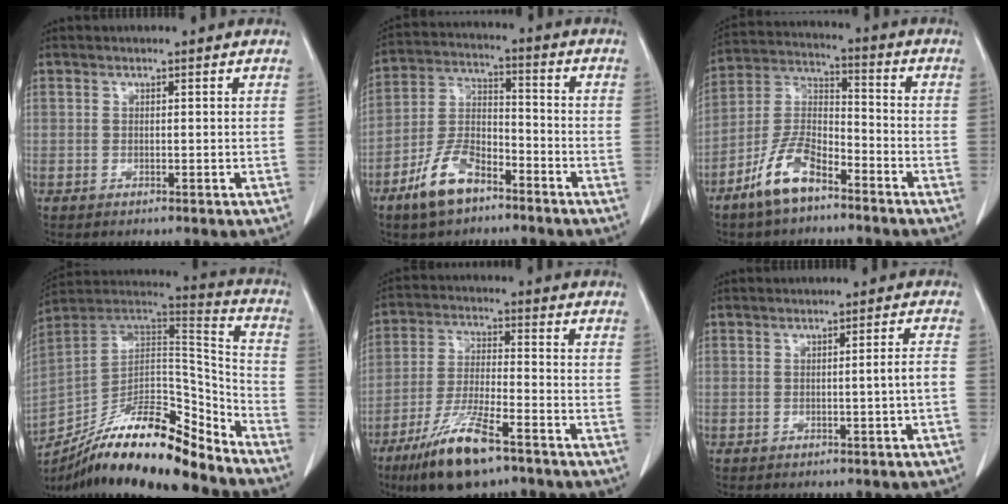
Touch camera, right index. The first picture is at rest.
{"total": 10.0, "force": [-6.5, 4.4, 6.1], "torque": [-0.135, 0.005, -0.128]}
{"total": 10.2, "force": [-6.8, 3.8, 6.6], "torque": [-0.147, 0.003, -0.137]}
{"total": 21.0, "force": [-16.9, 4.2, 11.8], "torque": [-0.205, 0.024, -0.297]}
{"total": 12.2, "force": [-7.9, 2.3, 8.9], "torque": [-0.181, -0.025, -0.143]}
{"total": 2.3, "force": [-0.6, -0.4, 2.2], "torque": [-0.033, 0.001, -0.009]}